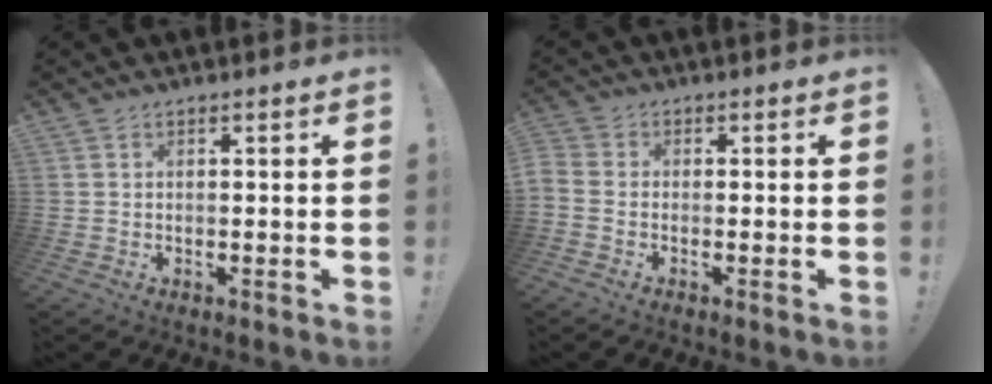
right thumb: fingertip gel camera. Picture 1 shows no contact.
{"total": 1.9, "force": [-1.0, 1.1, 1.2], "torque": [-0.031, 0.006, -0.017]}